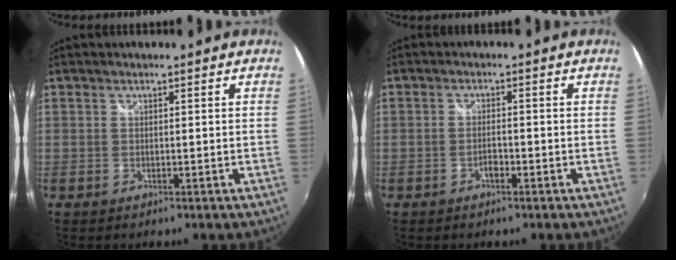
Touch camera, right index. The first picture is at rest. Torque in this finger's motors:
{"motor_torque": [-0.08, 0.02, -0.04, 0.00]}